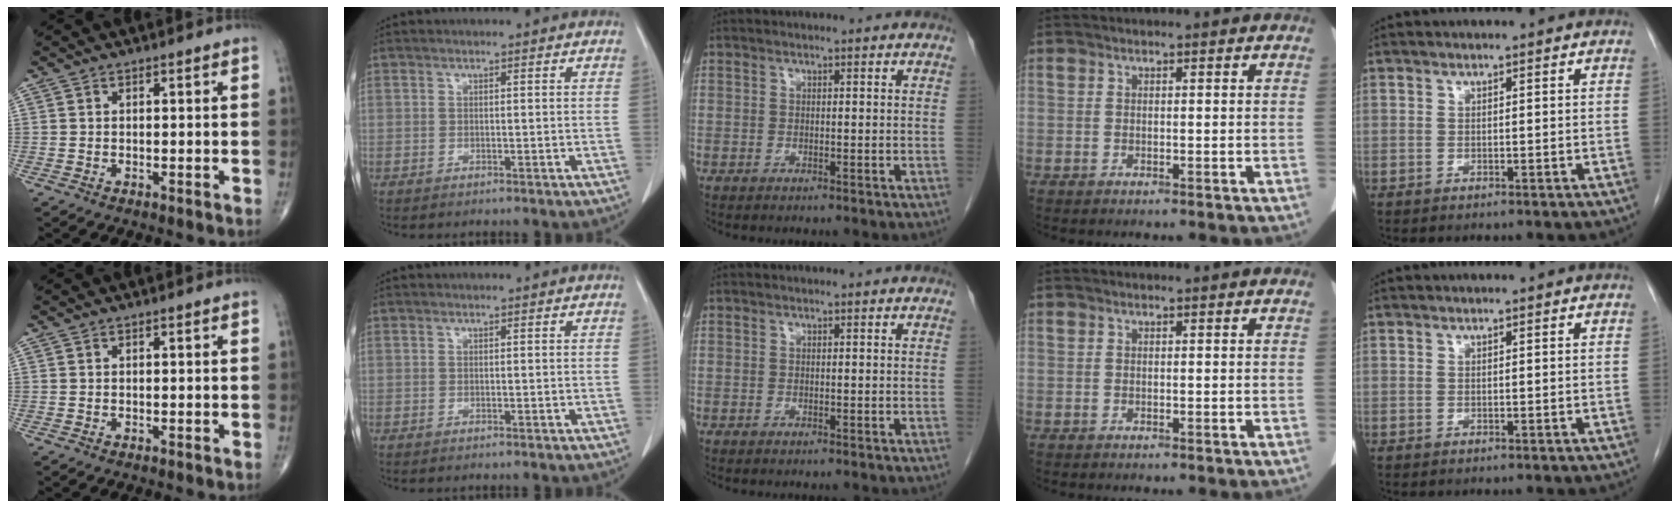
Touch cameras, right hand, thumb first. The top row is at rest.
{}